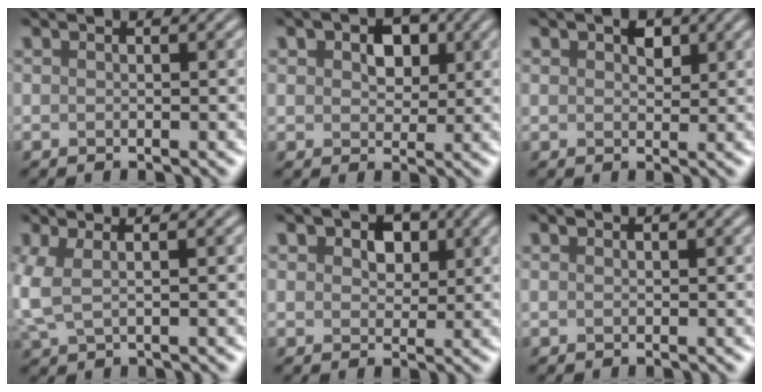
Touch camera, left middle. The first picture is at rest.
{"total": 2.4, "force": [1.4, 1.7, 0.9], "torque": [-0.029, 0.016, 0.033]}
{"total": 0.8, "force": [0.7, 0.0, -0.4], "torque": [-0.010, 0.013, 0.031]}
{"total": 0.9, "force": [0.1, 0.1, 0.9], "torque": [-0.046, 0.017, 0.017]}
{"total": 3.3, "force": [2.2, 2.2, 1.2], "torque": [-0.040, 0.025, 0.031]}
{"total": 0.7, "force": [0.1, -0.5, -0.5], "torque": [-0.012, 0.008, 0.013]}